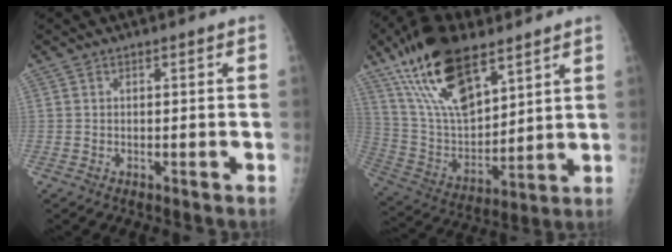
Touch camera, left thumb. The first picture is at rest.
{"total": 20.8, "force": [12.7, 9.2, 13.7], "torque": [-0.232, -0.047, 0.245]}